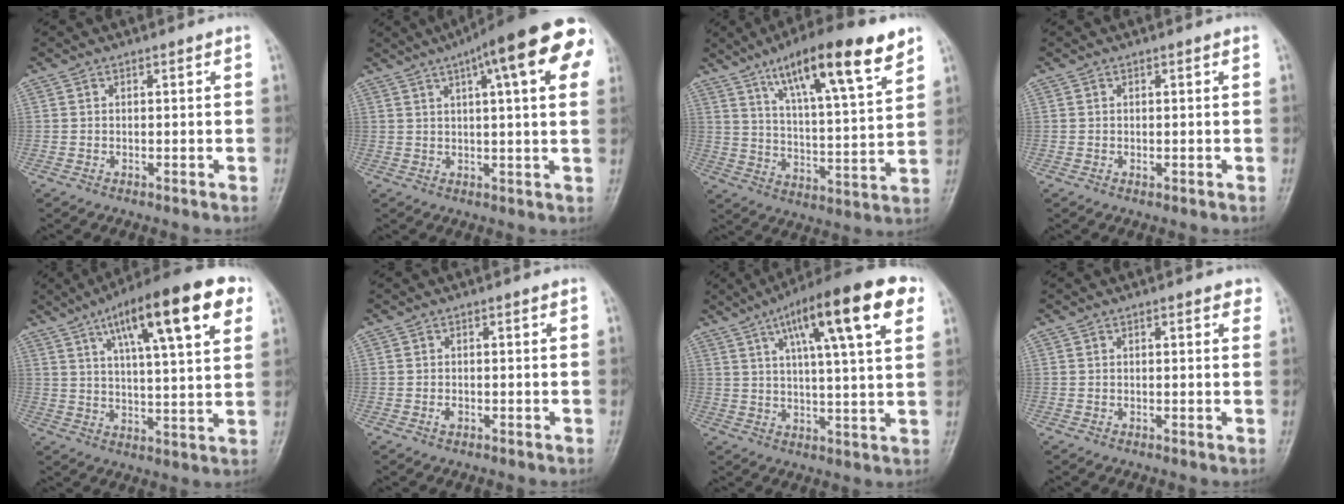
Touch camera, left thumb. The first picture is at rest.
{"total": 19.3, "force": [8.3, 4.3, 16.9], "torque": [-0.230, 0.021, 0.104]}
{"total": 19.8, "force": [11.9, 4.1, 15.2], "torque": [-0.224, -0.040, 0.197]}
{"total": 0.8, "force": [0.0, 0.3, 0.7], "torque": [-0.008, 0.003, 0.003]}
{"total": 20.2, "force": [9.6, 5.1, 17.0], "torque": [-0.239, -0.004, 0.144]}
{"total": 1.2, "force": [-0.4, 0.7, 0.9], "torque": [-0.015, 0.005, -0.005]}
{"total": 19.1, "force": [8.6, 4.2, 16.5], "torque": [-0.236, 0.004, 0.127]}
{"total": 2.4, "force": [1.2, 0.9, 1.8], "torque": [-0.014, 0.000, 0.011]}